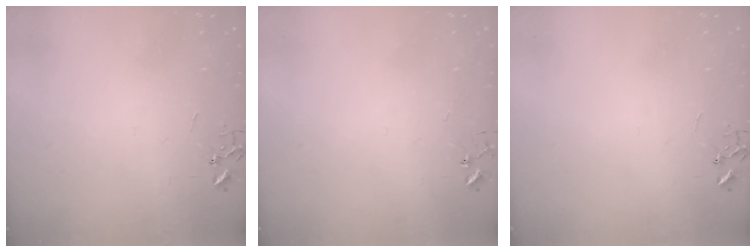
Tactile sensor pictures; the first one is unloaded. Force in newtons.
{"total": 3.5, "press": 3.4, "slide": 0.4}
{"total": 0.0}